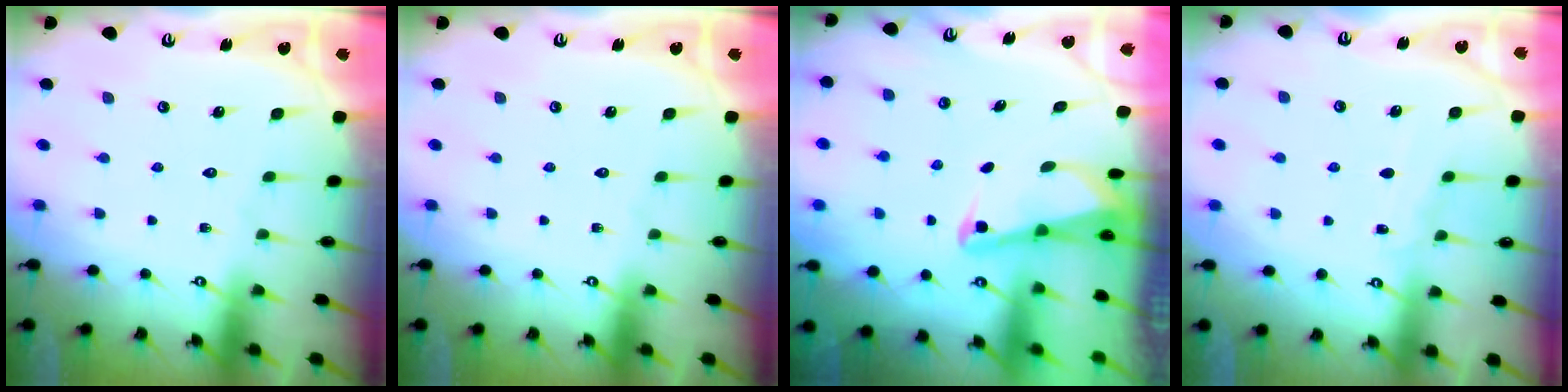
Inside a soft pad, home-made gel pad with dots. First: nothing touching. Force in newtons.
{"total": 0.0}
{"total": 2.0, "press": 2.0, "slide": 0.4}
{"total": 3.7, "press": 3.7, "slide": 0.4}